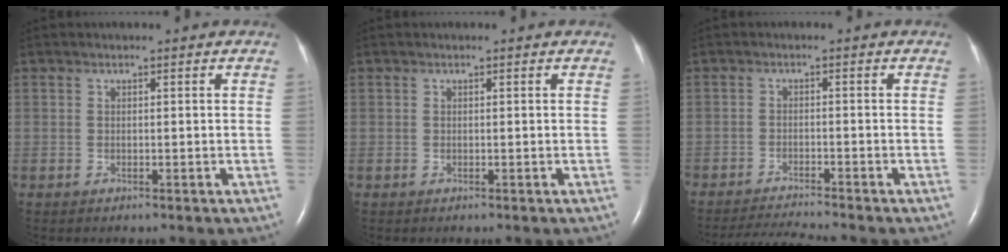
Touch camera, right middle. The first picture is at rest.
{"total": 0.0}
{"total": 5.4, "force": [-5.1, -1.4, 1.2], "torque": [-0.021, -0.019, -0.089]}